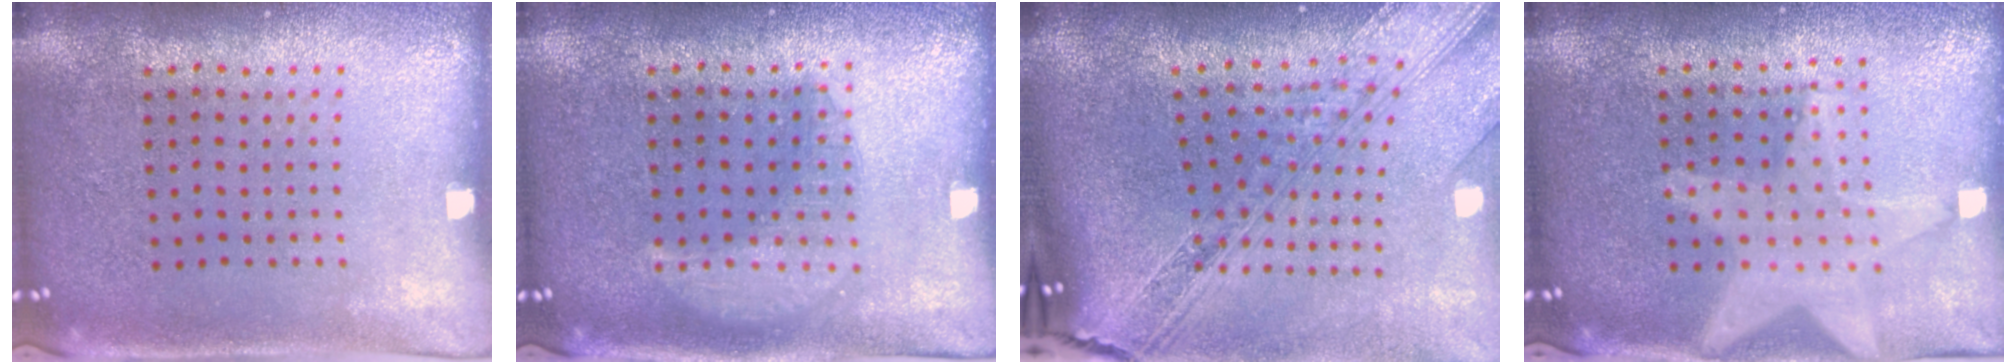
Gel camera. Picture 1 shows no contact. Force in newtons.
{"total": 2.3, "press": 2.3, "slide": 0.3}
{"total": 4.1, "press": 2.9, "slide": 2.9}
{"total": 1.5, "press": 1.4, "slide": 0.4}